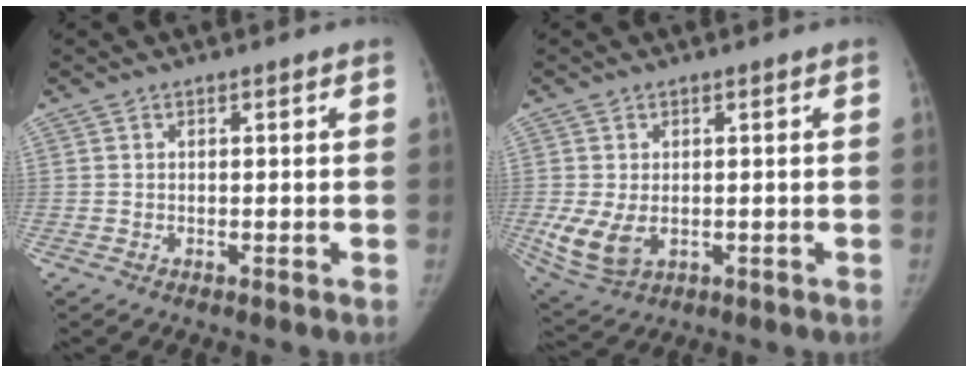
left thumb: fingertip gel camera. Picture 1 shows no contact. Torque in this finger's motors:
{"motor_torque": [-0.06, 0.51, 1.01, 0.00, 0.30]}